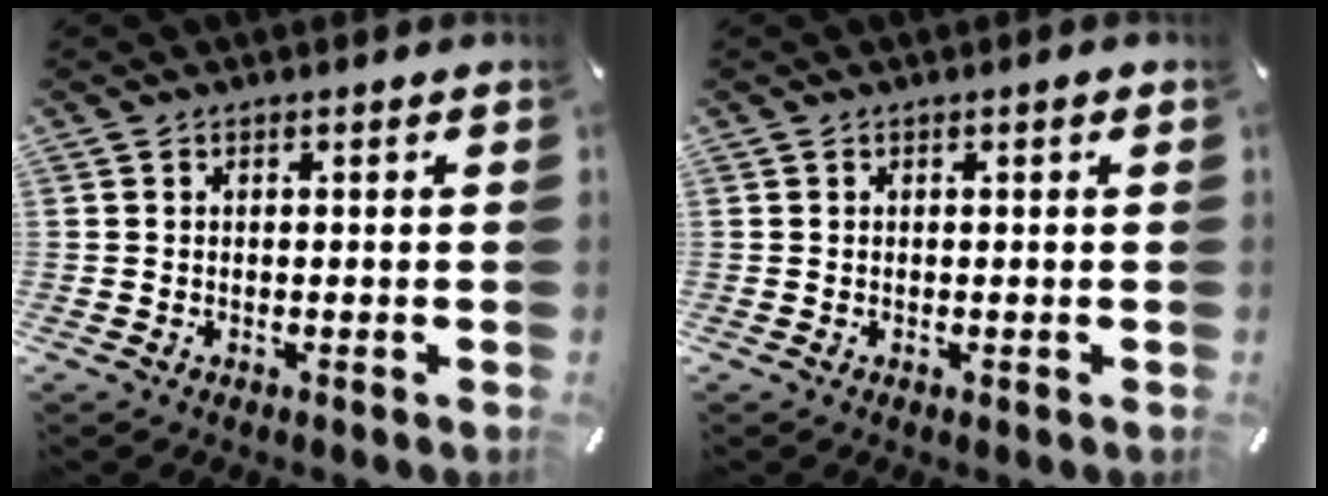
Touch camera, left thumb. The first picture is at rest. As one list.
[{"total": 0.8, "force": [0.1, 0.2, 0.8], "torque": [-0.014, 0.002, 0.002]}]